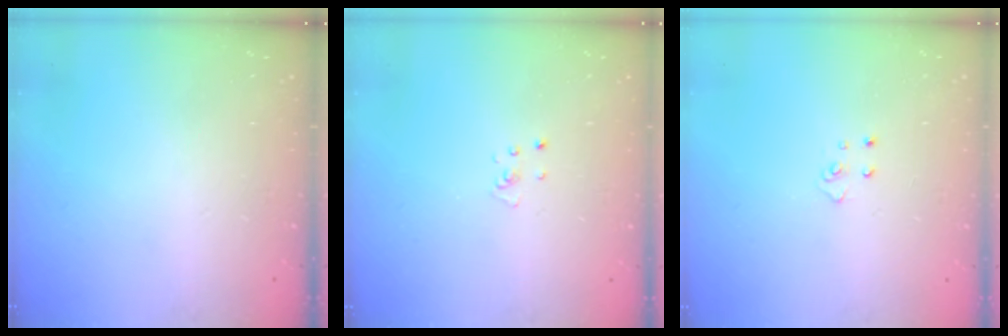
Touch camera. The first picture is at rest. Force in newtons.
{"total": 2.6, "press": 2.6, "slide": 0.3}
{"total": 4.7, "press": 4.6, "slide": 0.4}